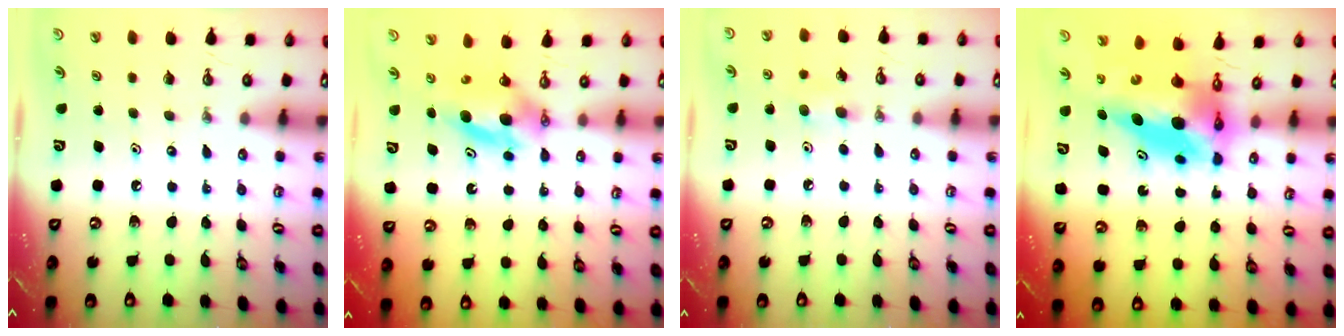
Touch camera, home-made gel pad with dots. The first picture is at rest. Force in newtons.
{"total": 6.4, "press": 6.0, "slide": 2.1}
{"total": 7.2, "press": 7.1, "slide": 0.9}
{"total": 12.0, "press": 12.0, "slide": 1.0}